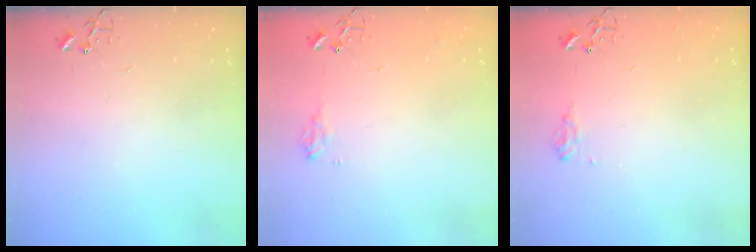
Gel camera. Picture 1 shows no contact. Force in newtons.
{"total": 7.7, "press": 7.7, "slide": 0.3}
{"total": 6.9, "press": 6.8, "slide": 1.0}